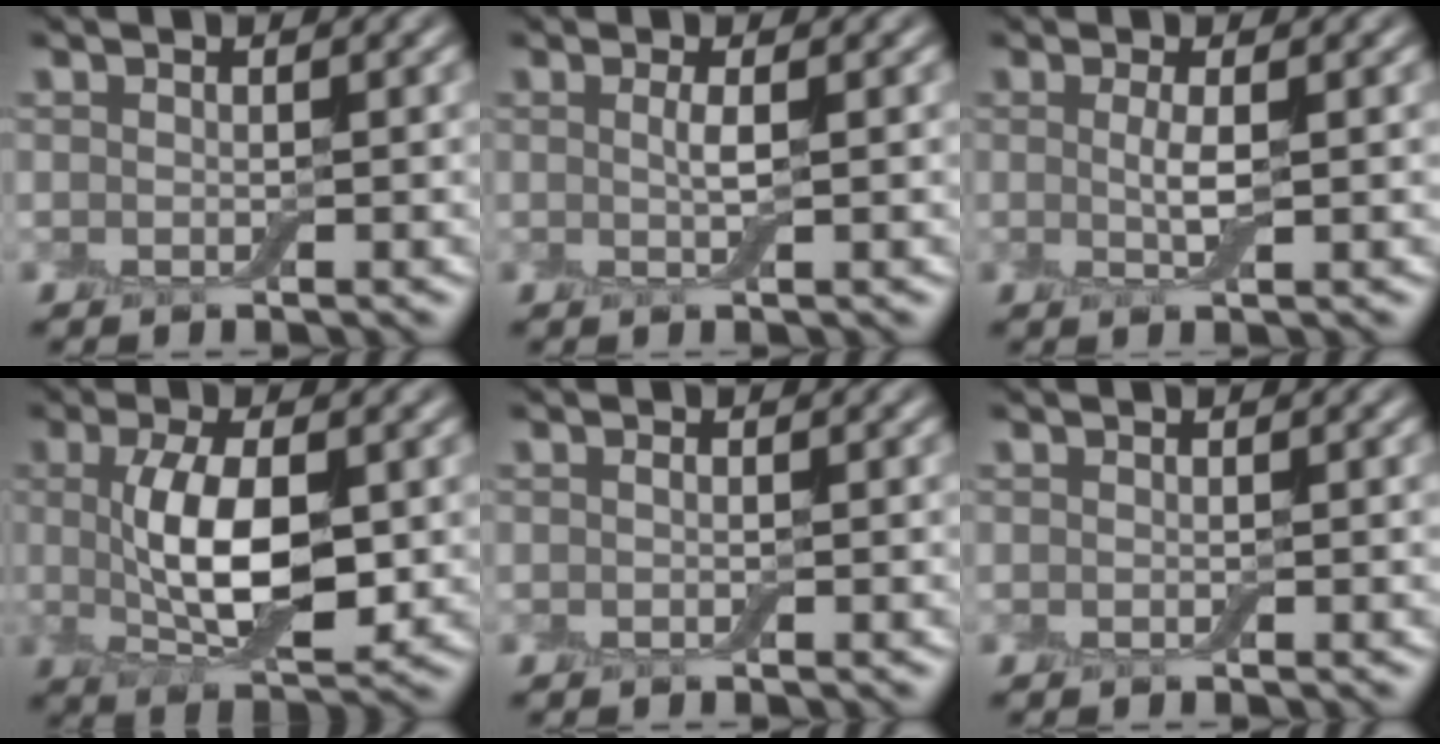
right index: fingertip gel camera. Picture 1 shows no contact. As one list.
[{"total": 1.1, "force": [0.1, 0.2, 1.1], "torque": [-0.022, 0.000, 0.001]}, {"total": 1.6, "force": [0.1, 0.3, 1.6], "torque": [-0.033, -0.002, 0.003]}, {"total": 6.8, "force": [0.6, 3.0, 6.1], "torque": [-0.118, -0.001, 0.014]}, {"total": 0.0}, {"total": 0.0}]